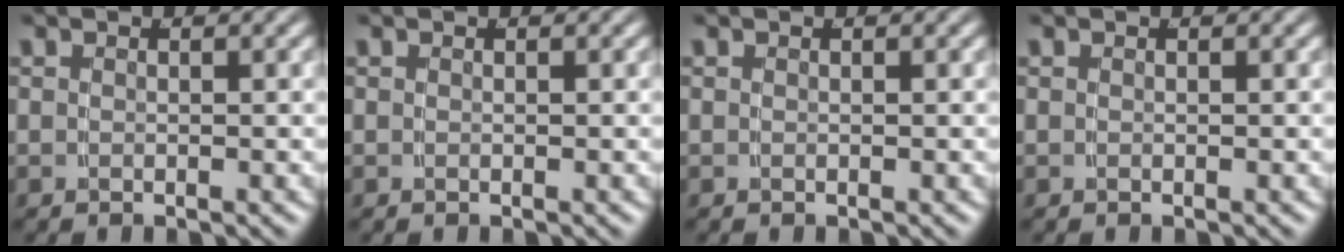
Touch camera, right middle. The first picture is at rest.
{"total": 0.0}
{"total": 0.0}
{"total": 0.0}